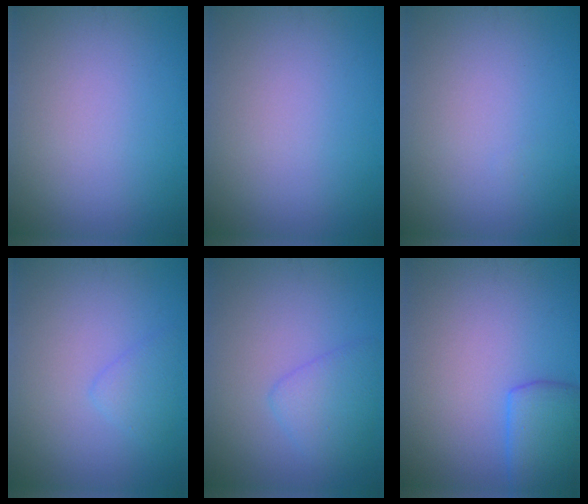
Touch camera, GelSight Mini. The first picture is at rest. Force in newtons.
{"total": 0.0}
{"total": 0.0}
{"total": 1.6, "press": 1.6, "slide": 0.1}
{"total": 2.7, "press": 2.7, "slide": 0.0}
{"total": 3.9, "press": 3.9, "slide": 0.3}